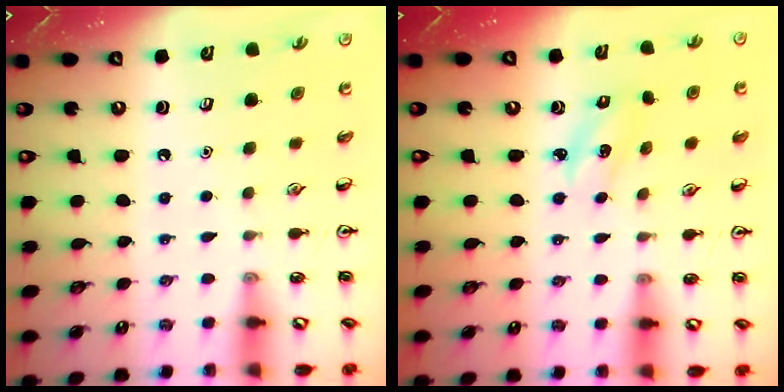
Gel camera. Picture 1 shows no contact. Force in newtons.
{"total": 2.2, "press": 2.1, "slide": 0.4}